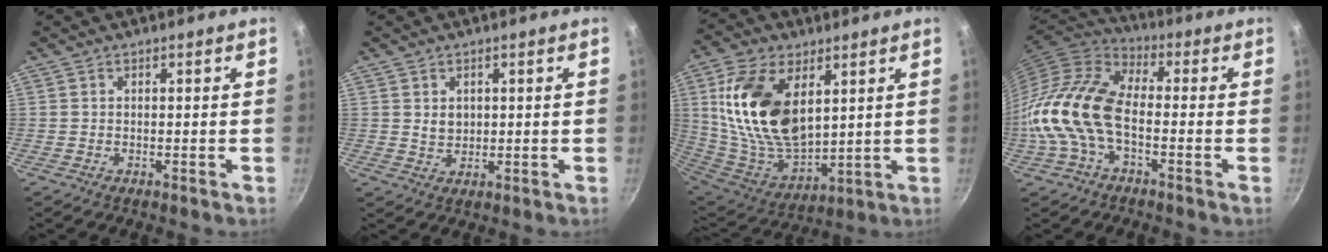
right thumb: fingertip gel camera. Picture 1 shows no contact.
{"total": 2.9, "force": [0.7, 2.3, 1.5], "torque": [-0.015, -0.004, 0.015]}
{"total": 21.4, "force": [6.3, 12.3, 16.3], "torque": [-0.292, -0.037, 0.134]}
{"total": 14.7, "force": [-3.0, 8.3, 11.7], "torque": [-0.215, 0.036, -0.073]}